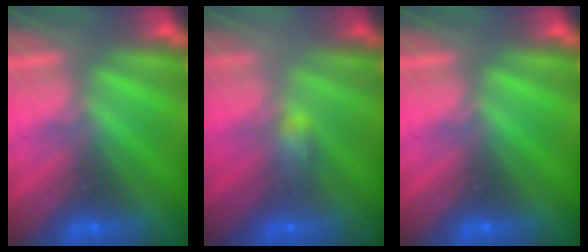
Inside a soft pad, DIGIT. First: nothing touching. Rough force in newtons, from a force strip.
{"total": 2.2}
{"total": 0.0}